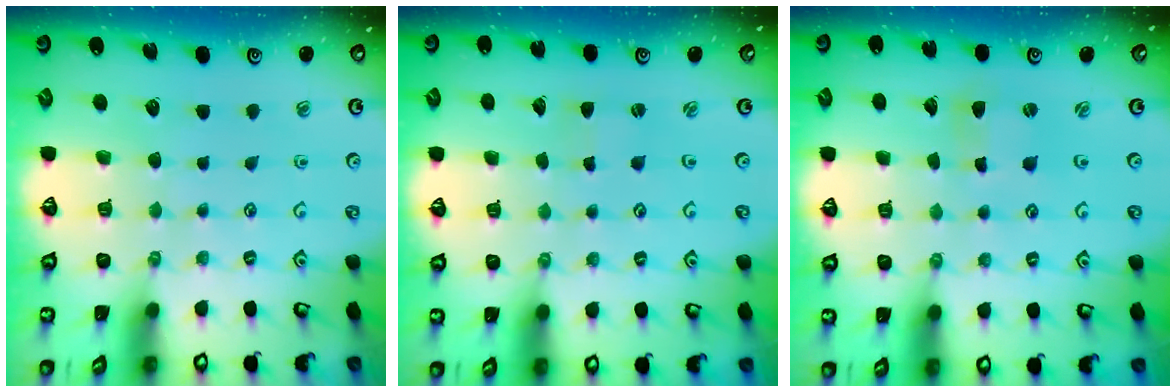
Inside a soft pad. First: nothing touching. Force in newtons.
{"total": 0.6, "press": 0.6, "slide": 0.1}
{"total": 1.4, "press": 1.4, "slide": 0.2}